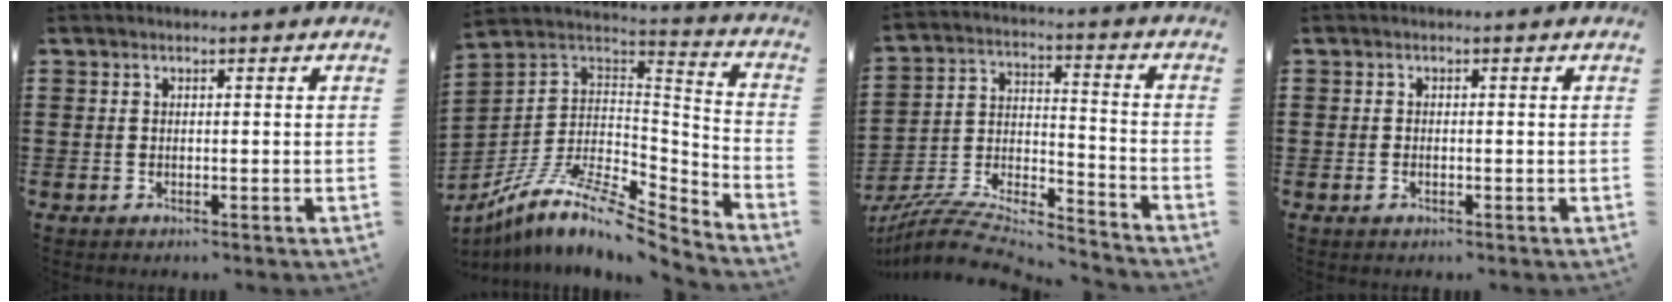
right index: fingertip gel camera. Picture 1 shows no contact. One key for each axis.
{"total": 10.3, "fx": -7.2, "fy": 3.2, "fz": 6.7, "tx": -0.141, "ty": 0.002, "tz": -0.146}
{"total": 7.5, "fx": -6.9, "fy": 1.4, "fz": 2.6, "tx": -0.058, "ty": -0.006, "tz": -0.141}
{"total": 0.6, "fx": -0.2, "fy": 0.3, "fz": 0.5, "tx": -0.011, "ty": -0.002, "tz": -0.003}